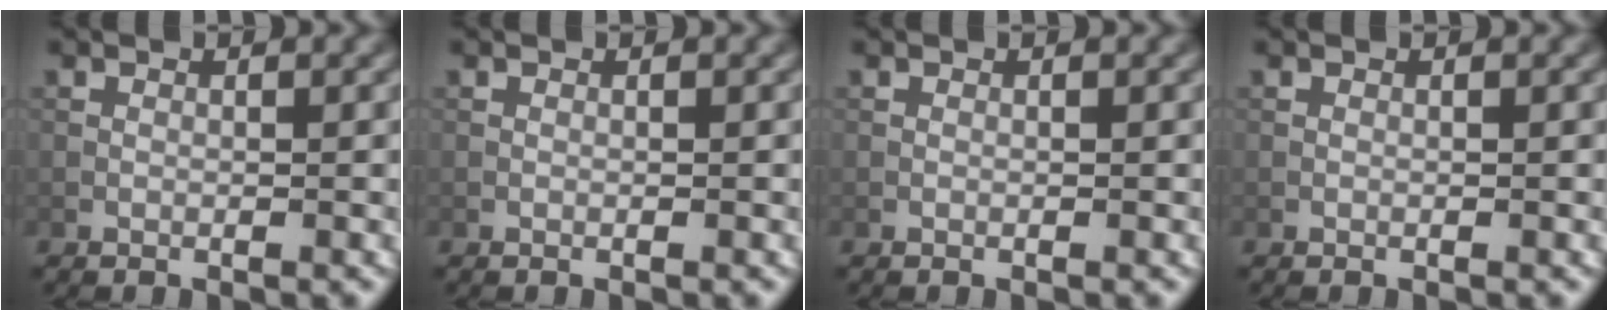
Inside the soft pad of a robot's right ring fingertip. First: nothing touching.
{"total": 0.0}
{"total": 0.0}
{"total": 0.0}